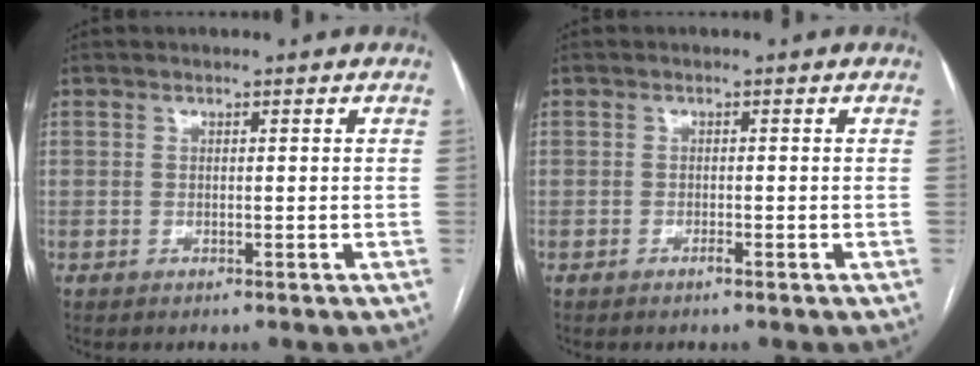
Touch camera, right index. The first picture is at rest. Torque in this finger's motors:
{"motor_torque": [-0.90, -0.83, -0.31, -0.21]}